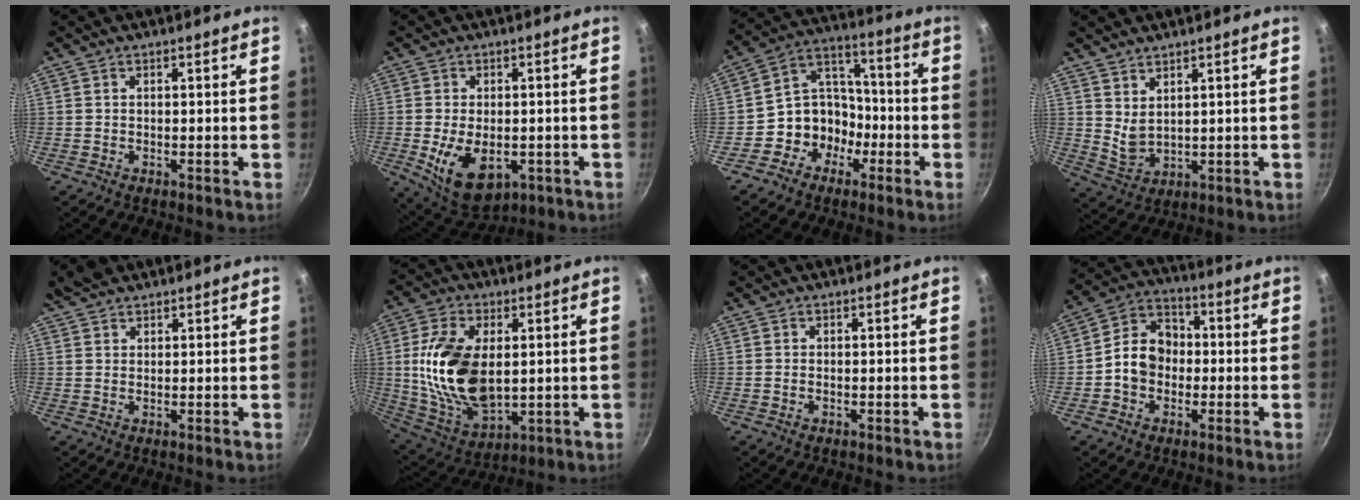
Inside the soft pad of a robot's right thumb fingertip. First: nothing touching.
{"total": 11.5, "force": [-2.7, 7.1, 8.7], "torque": [-0.128, -0.007, -0.025]}
{"total": 10.9, "force": [-4.4, 9.2, 3.9], "torque": [-0.008, 0.069, -0.085]}
{"total": 4.7, "force": [3.0, 2.4, 2.7], "torque": [-0.045, -0.031, 0.066]}
{"total": 3.6, "force": [2.9, 1.7, 1.2], "torque": [-0.013, 0.000, 0.050]}
{"total": 18.7, "force": [1.9, 10.9, 15.1], "torque": [-0.276, -0.012, 0.048]}
{"total": 0.5, "force": [-0.2, 0.3, 0.4], "torque": [-0.007, 0.002, -0.003]}
{"total": 10.1, "force": [-1.2, 8.2, 5.8], "torque": [-0.061, 0.032, -0.038]}